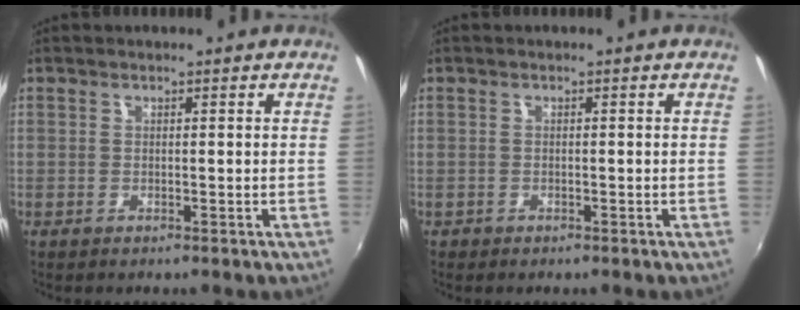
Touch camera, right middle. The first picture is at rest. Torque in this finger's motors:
{"motor_torque": [-0.28, 0.14, -0.08, -0.01]}